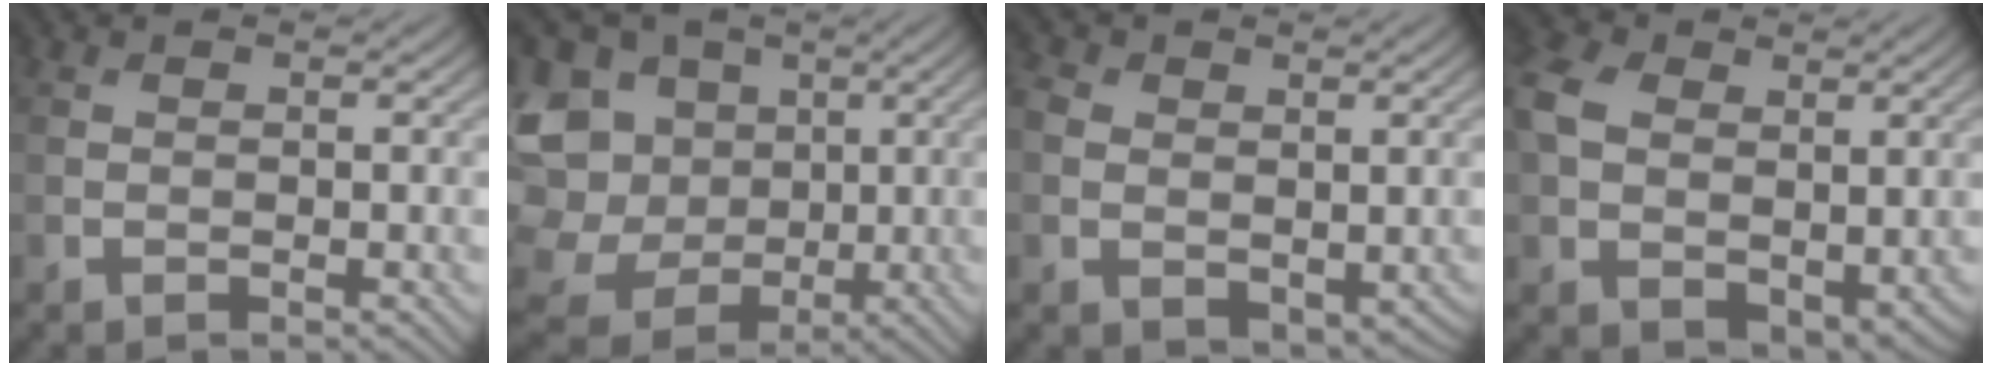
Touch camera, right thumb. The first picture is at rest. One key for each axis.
{"total": 17.6, "fx": 0.3, "fy": 15.9, "fz": 7.7, "tx": -0.267, "ty": -0.001, "tz": 0.006}
{"total": 4.9, "fx": 0.6, "fy": 4.0, "fz": 2.7, "tx": -0.075, "ty": -0.010, "tz": 0.015}
{"total": 9.4, "fx": 1.5, "fy": 6.8, "fz": 6.3, "tx": -0.180, "ty": -0.002, "tz": 0.027}